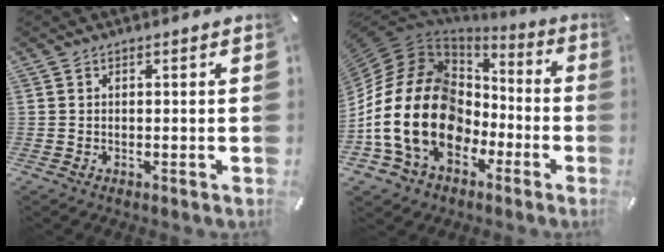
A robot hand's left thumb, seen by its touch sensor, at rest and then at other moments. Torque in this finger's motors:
{"motor_torque": [0.47, 4.17, 2.67, 0.10, 1.05]}